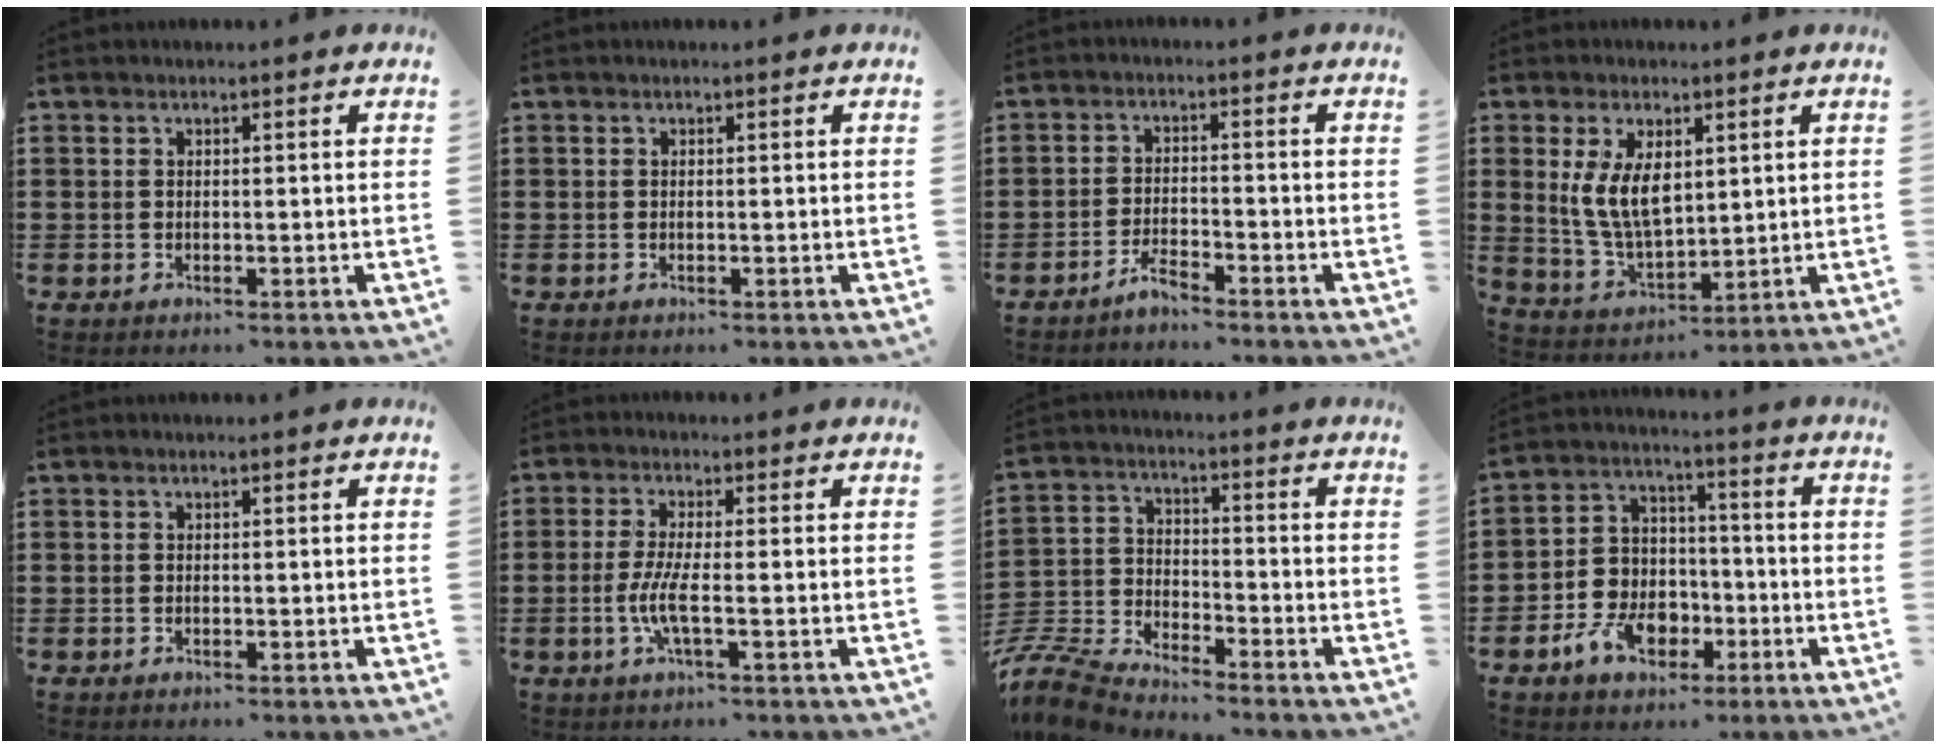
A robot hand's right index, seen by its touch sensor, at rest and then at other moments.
{"total": 0.0}
{"total": 2.9, "force": [-2.8, 0.2, 0.8], "torque": [-0.017, 0.007, -0.055]}
{"total": 8.3, "force": [2.1, 4.5, 6.7], "torque": [-0.150, 0.007, 0.037]}
{"total": 0.0}
{"total": 5.2, "force": [-1.4, 0.7, 4.9], "torque": [-0.115, -0.013, -0.035]}
{"total": 8.0, "force": [-7.8, 0.9, 1.6], "torque": [-0.064, -0.001, -0.164]}
{"total": 7.7, "force": [-3.3, 6.1, 3.4], "torque": [-0.092, 0.023, -0.063]}